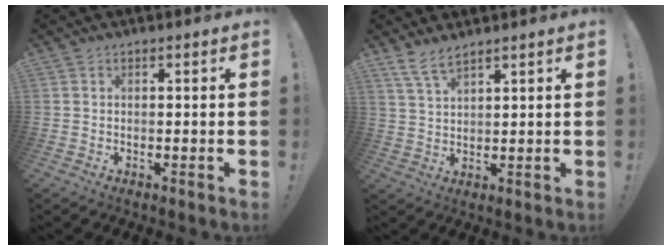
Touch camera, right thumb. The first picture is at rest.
{"total": 5.8, "force": [4.8, 1.4, 3.0], "torque": [-0.061, -0.022, 0.089]}